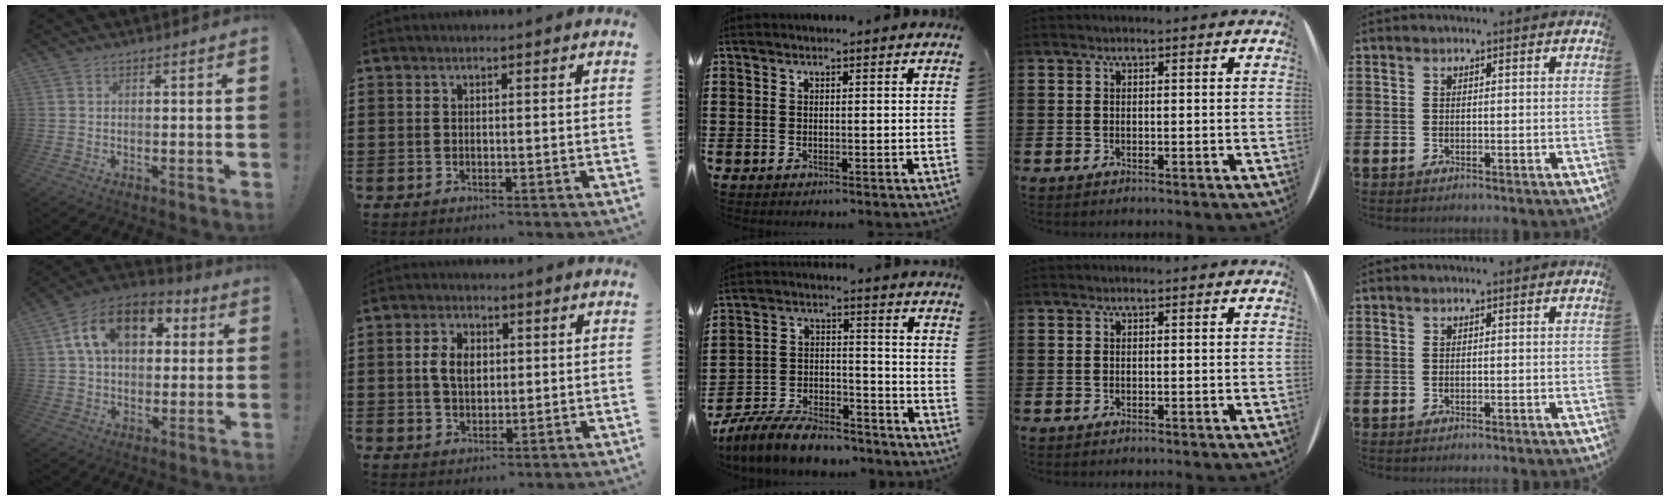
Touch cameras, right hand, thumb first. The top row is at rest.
{"thumb": {"total": 16.5, "force": [5.6, 11.2, 10.8], "torque": [-0.172, 0.000, 0.103]}, "index": {"total": 4.4, "force": [0.5, 2.9, 3.3], "torque": [-0.078, 0.010, 0.003]}, "middle": {"total": 8.6, "force": [-7.9, 1.9, 2.8], "torque": [-0.057, 0.018, -0.153]}}